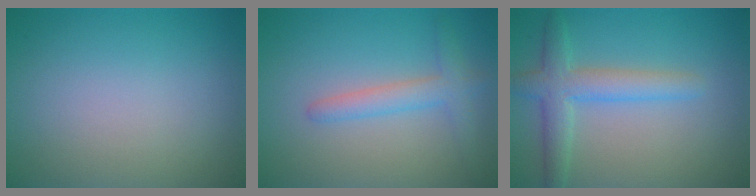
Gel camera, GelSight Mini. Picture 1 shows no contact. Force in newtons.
{"total": 2.6, "press": 2.6, "slide": 0.1}
{"total": 3.9, "press": 3.9, "slide": 0.2}